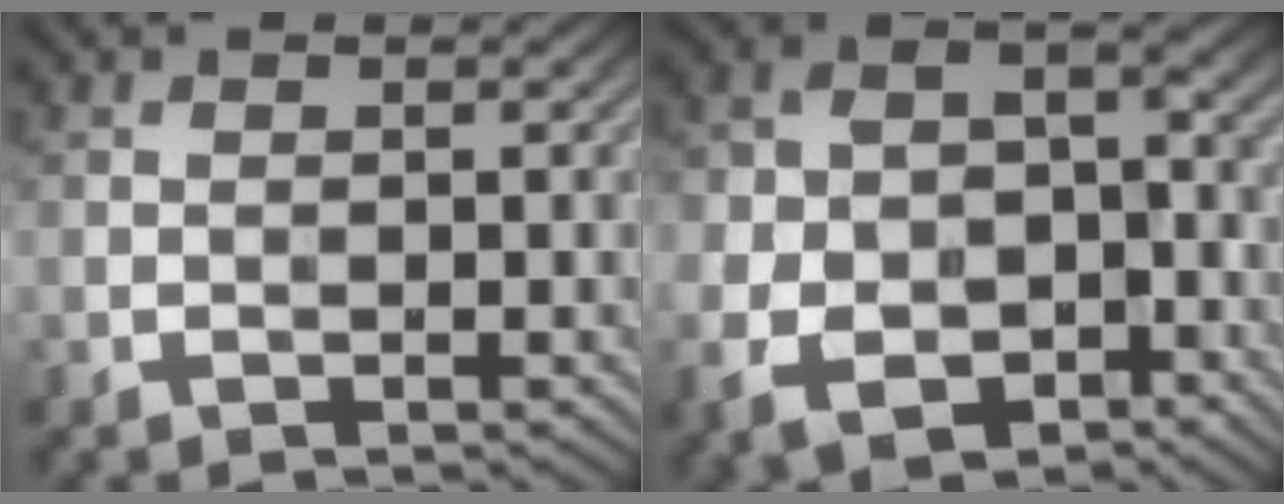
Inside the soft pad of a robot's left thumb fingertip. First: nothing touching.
{"total": 11.9, "force": [-5.7, 7.8, 6.9], "torque": [-0.148, -0.044, -0.097]}